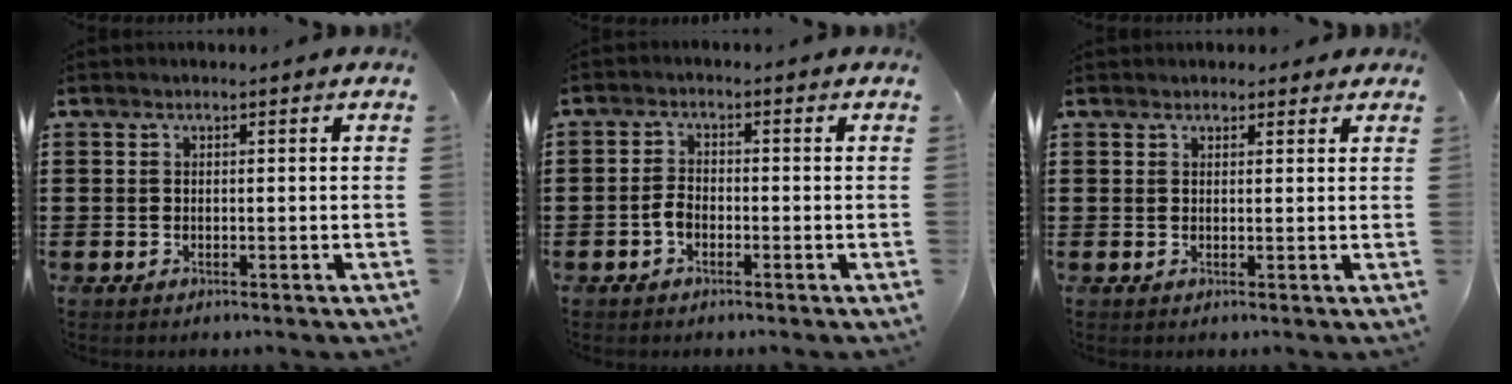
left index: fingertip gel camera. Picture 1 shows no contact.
{"total": 2.4, "force": [-0.9, 1.4, 1.8], "torque": [-0.051, -0.002, -0.022]}
{"total": 1.4, "force": [1.3, 0.6, 0.2], "torque": [-0.007, 0.005, 0.025]}